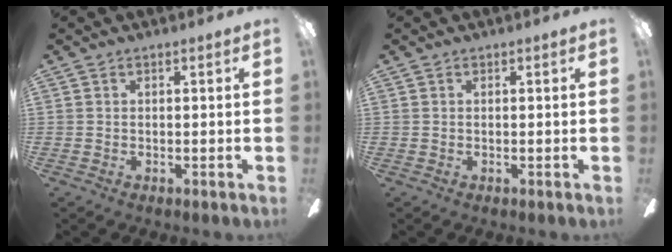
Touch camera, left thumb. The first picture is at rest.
{"total": 0.0}